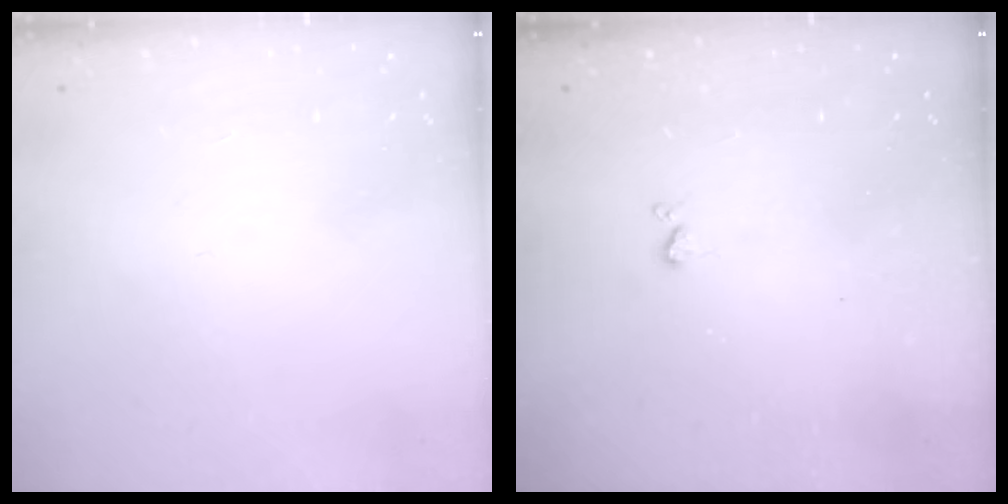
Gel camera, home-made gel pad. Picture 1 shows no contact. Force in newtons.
{"total": 3.3, "press": 3.3, "slide": 0.5}